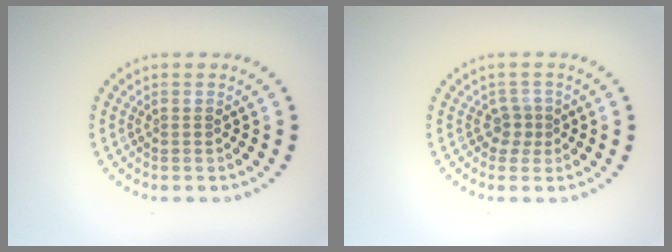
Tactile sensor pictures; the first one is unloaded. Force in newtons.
{"total": 1.4, "press": 1.0, "slide": 0.9}